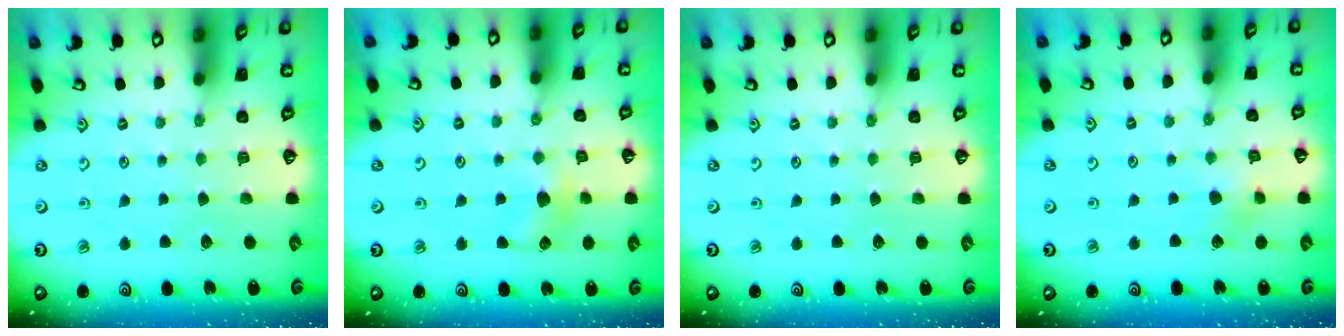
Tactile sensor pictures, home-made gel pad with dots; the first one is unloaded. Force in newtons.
{"total": 5.9, "press": 5.8, "slide": 1.3}
{"total": 0.0}
{"total": 4.2, "press": 4.2, "slide": 0.5}